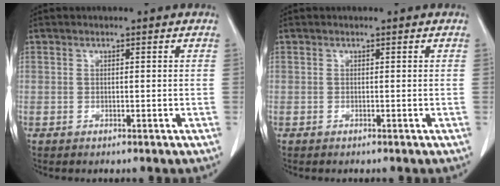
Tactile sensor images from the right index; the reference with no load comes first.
{"total": 0.0}